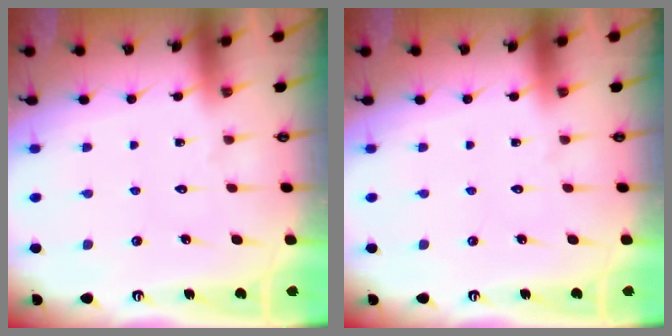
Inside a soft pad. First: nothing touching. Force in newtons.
{"total": 0.0}